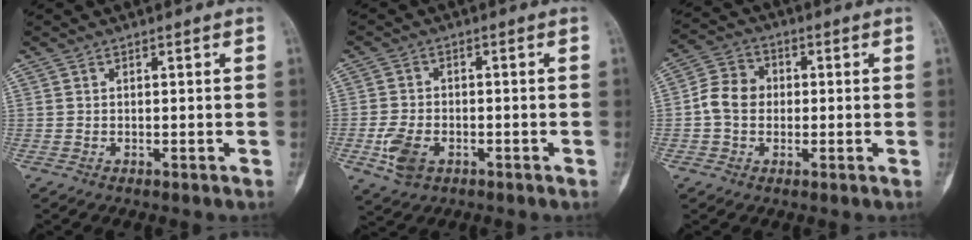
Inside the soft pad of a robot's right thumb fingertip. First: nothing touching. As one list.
[{"total": 6.3, "force": [-2.4, 4.1, 4.2], "torque": [-0.083, 0.006, -0.041]}, {"total": 7.2, "force": [-0.4, 6.1, 3.8], "torque": [-0.056, 0.021, -0.018]}]